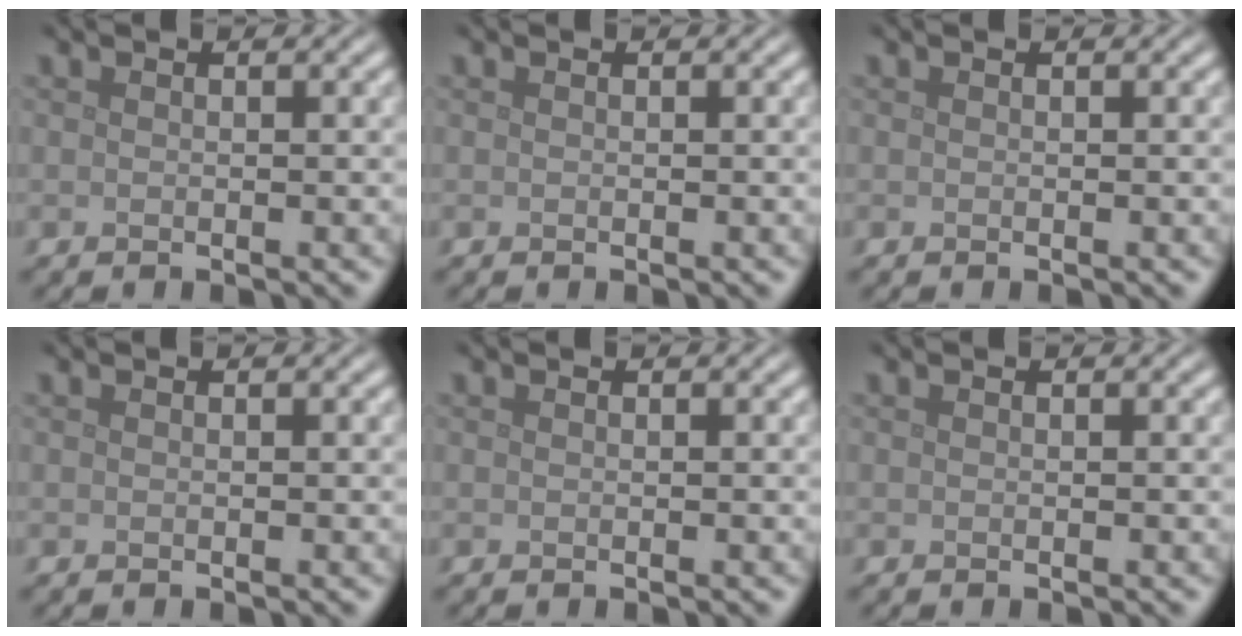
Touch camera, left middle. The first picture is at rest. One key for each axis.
{"total": 0.0}
{"total": 0.0}
{"total": 0.0}
{"total": 0.0}
{"total": 0.0}